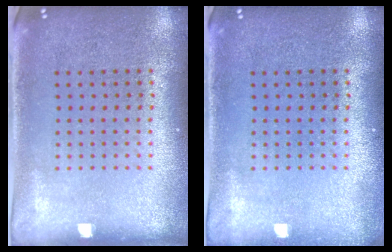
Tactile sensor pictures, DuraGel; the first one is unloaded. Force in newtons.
{"total": 0.6, "press": 0.5, "slide": 0.2}